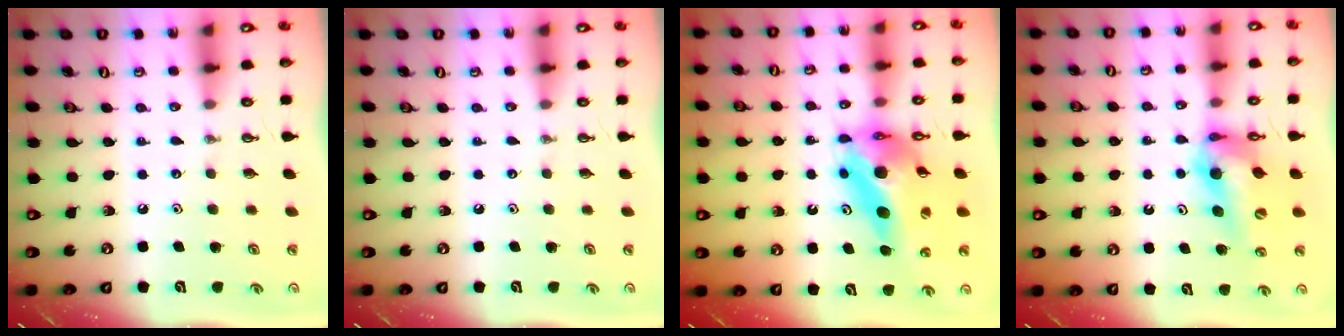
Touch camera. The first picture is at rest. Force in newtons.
{"total": 0.0}
{"total": 18.5, "press": 18.4, "slide": 1.9}
{"total": 12.8, "press": 12.7, "slide": 1.2}